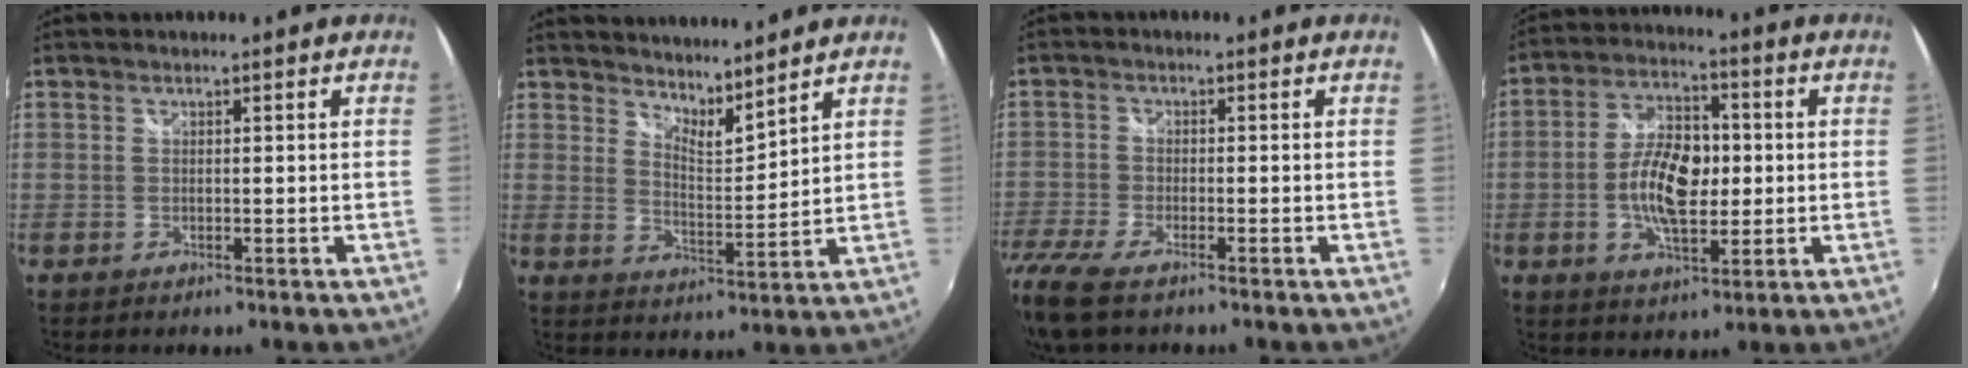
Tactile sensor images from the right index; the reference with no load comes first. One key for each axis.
{"total": 6.1, "fx": 5.7, "fy": 0.9, "fz": 2.0, "tx": -0.029, "ty": -0.014, "tz": 0.093}
{"total": 11.4, "fx": -8.6, "fy": 3.1, "fz": 6.7, "tx": -0.166, "ty": -0.053, "tz": -0.162}
{"total": 11.7, "fx": -0.9, "fy": 6.0, "fz": 10.0, "tx": -0.192, "ty": 0.007, "tz": -0.017}